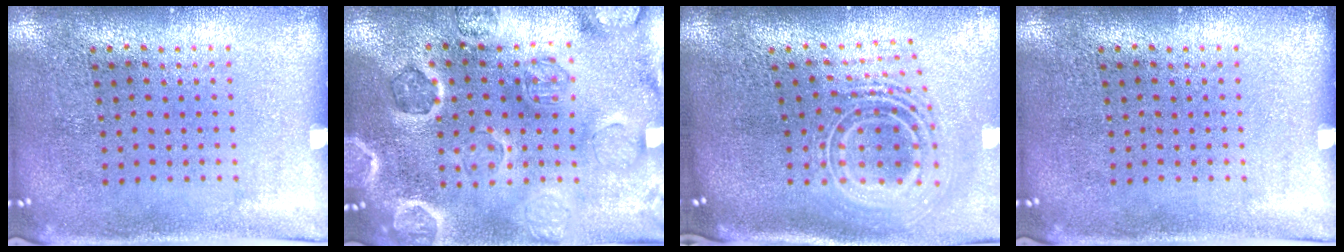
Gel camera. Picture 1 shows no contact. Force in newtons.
{"total": 2.1, "press": 2.1, "slide": 0.1}
{"total": 2.7, "press": 1.8, "slide": 2.0}
{"total": 0.0}